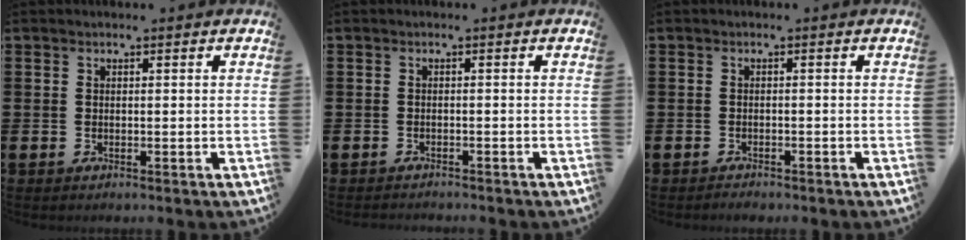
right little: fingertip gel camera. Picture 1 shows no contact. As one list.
[{"total": 0.7, "force": [-0.7, 0.0, 0.0], "torque": [-0.001, -0.002, -0.014]}, {"total": 0.7, "force": [-0.7, 0.1, 0.1], "torque": [-0.004, -0.001, -0.015]}]